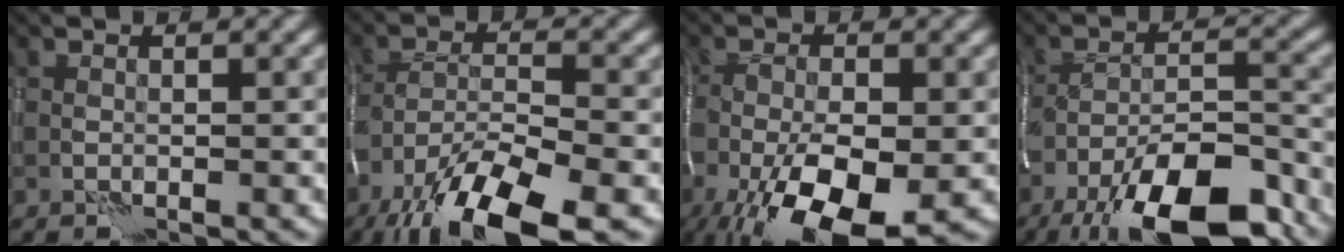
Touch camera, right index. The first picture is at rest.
{"total": 11.8, "force": [-7.9, 3.3, 8.1], "torque": [-0.158, -0.007, -0.142]}
{"total": 12.0, "force": [-5.1, 5.1, 9.6], "torque": [-0.183, -0.035, -0.084]}
{"total": 13.9, "force": [-9.7, 4.4, 9.0], "torque": [-0.159, -0.016, -0.146]}